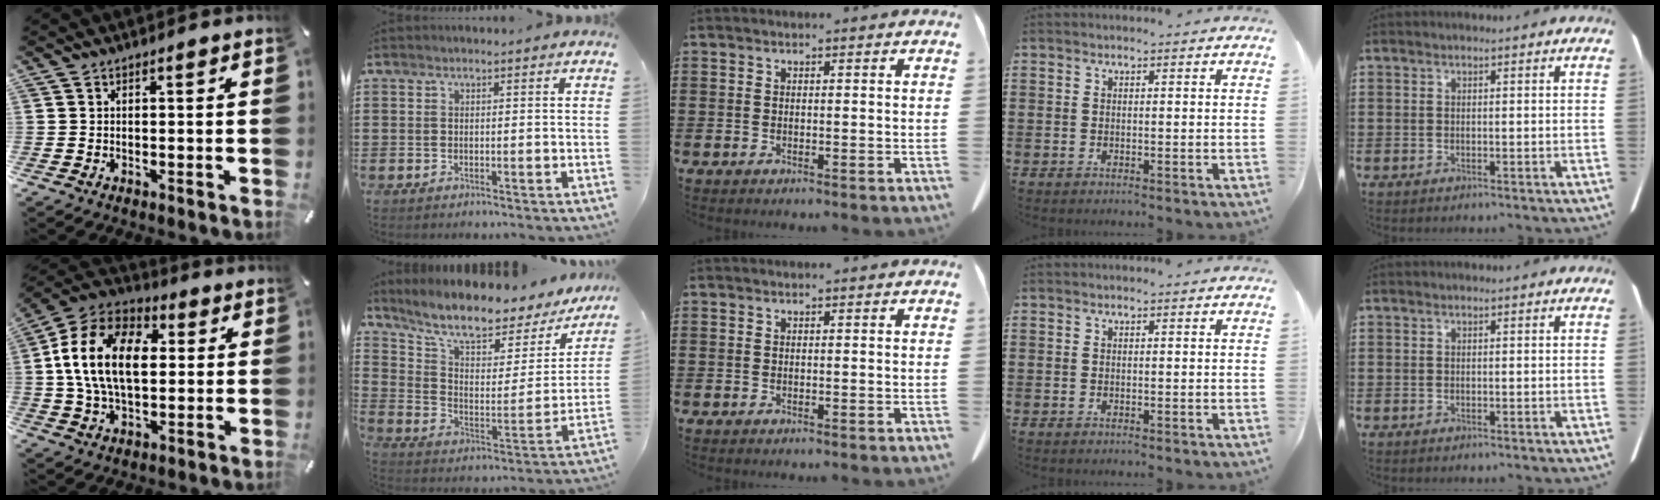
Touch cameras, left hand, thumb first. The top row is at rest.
{"thumb": {"total": 17.7, "force": [1.7, 11.7, 13.1], "torque": [-0.293, 0.013, 0.028]}, "index": {"total": 9.4, "force": [7.8, 2.2, 4.8], "torque": [-0.113, -0.052, 0.129]}}